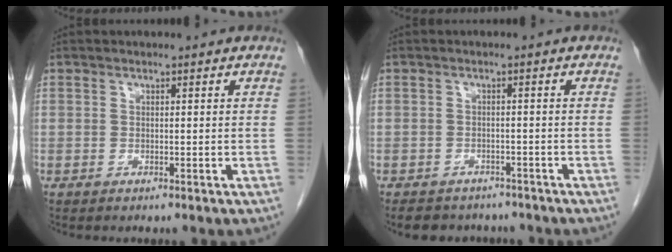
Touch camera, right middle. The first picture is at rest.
{"total": 7.0, "force": [-6.0, 3.2, 1.5], "torque": [-0.020, 0.003, -0.073]}